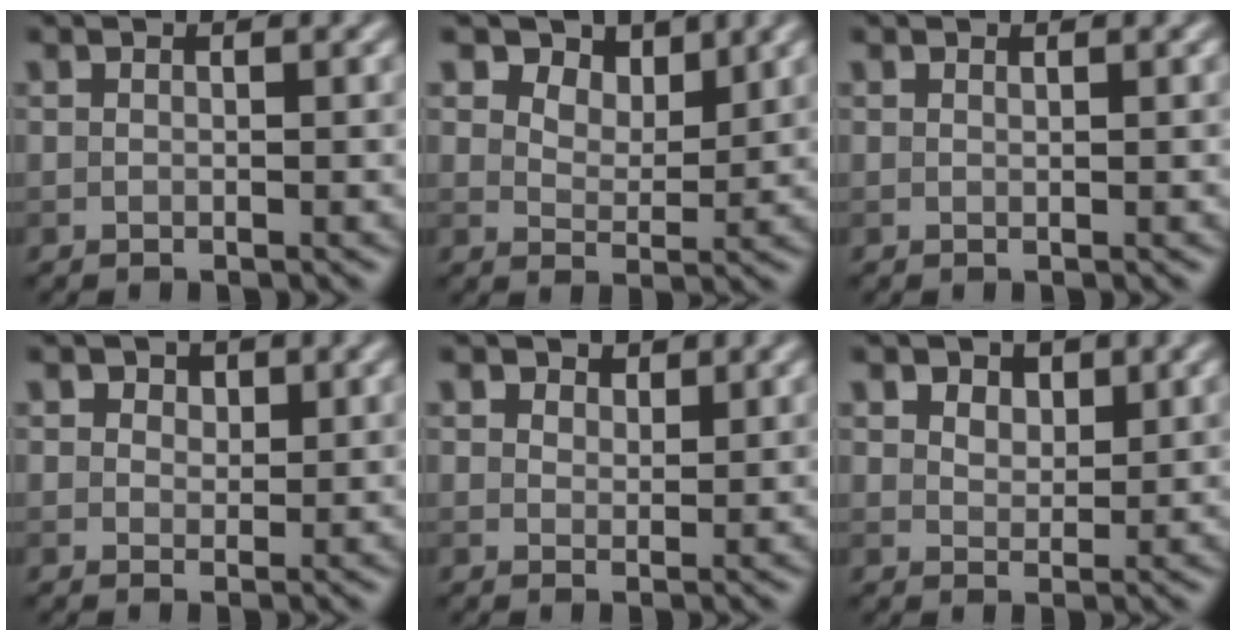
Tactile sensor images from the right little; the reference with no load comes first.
{"total": 5.4, "force": [4.0, 2.9, 2.2], "torque": [-0.059, -0.010, 0.069]}
{"total": 0.0}
{"total": 2.4, "force": [1.4, 1.6, 1.1], "torque": [-0.016, 0.000, 0.012]}
{"total": 2.2, "force": [1.6, 1.3, 0.7], "torque": [-0.017, -0.004, 0.020]}
{"total": 3.5, "force": [2.2, 2.1, 1.7], "torque": [-0.036, 0.008, 0.024]}